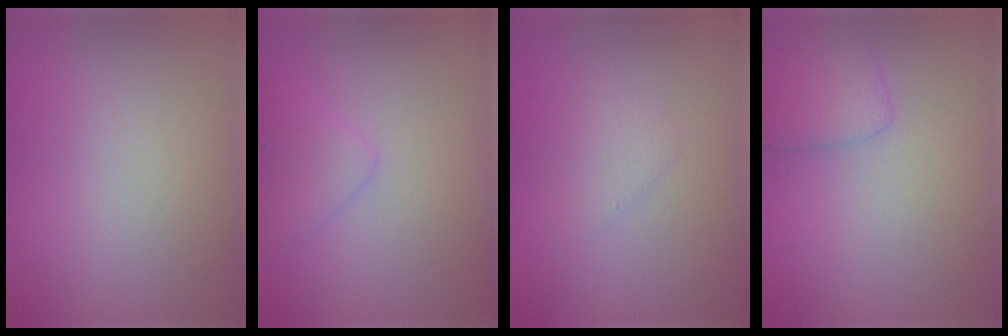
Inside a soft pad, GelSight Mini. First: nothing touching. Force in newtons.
{"total": 1.9, "press": 1.9, "slide": 0.0}
{"total": 1.3, "press": 1.3, "slide": 0.1}
{"total": 2.2, "press": 2.2, "slide": 0.1}